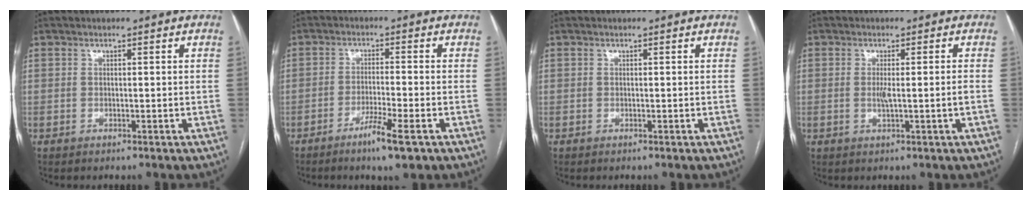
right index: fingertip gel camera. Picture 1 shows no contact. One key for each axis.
{"total": 5.6, "fx": -3.3, "fy": 0.1, "fz": 4.6, "tx": -0.080, "ty": -0.010, "tz": -0.058}
{"total": 0.0}
{"total": 2.8, "fx": -0.4, "fy": -0.3, "fz": 2.8, "tx": -0.054, "ty": -0.002, "tz": -0.004}